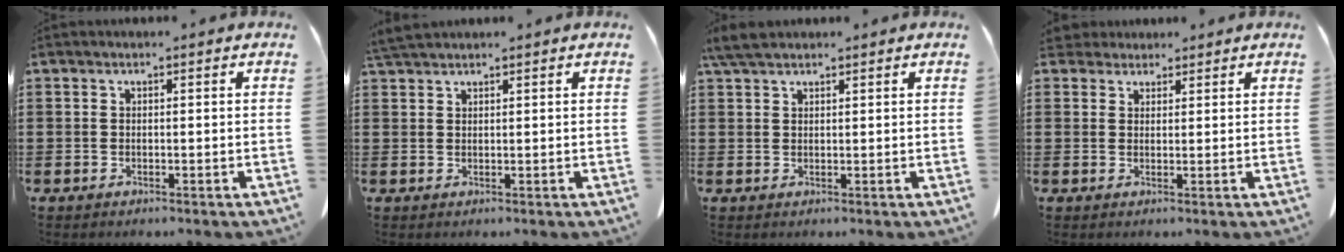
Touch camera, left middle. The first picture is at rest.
{"total": 2.3, "force": [2.1, 0.3, 0.9], "torque": [-0.024, 0.002, 0.041]}
{"total": 3.4, "force": [2.7, 0.9, 1.9], "torque": [-0.046, 0.004, 0.051]}
{"total": 2.6, "force": [2.3, 1.1, 0.4], "torque": [-0.007, 0.001, 0.043]}